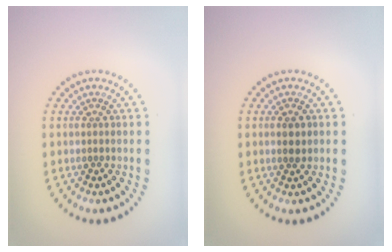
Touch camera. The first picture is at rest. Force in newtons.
{"total": 1.6, "press": 1.6, "slide": 0.3}